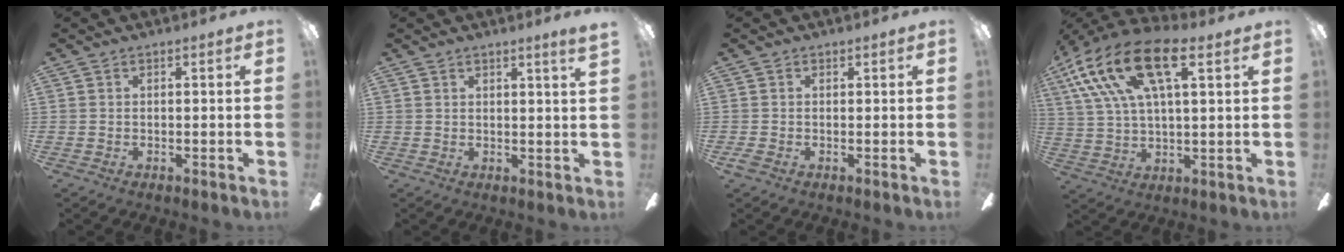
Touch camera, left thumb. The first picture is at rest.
{"total": 2.4, "force": [2.0, -0.6, 1.1], "torque": [-0.024, -0.009, 0.035]}
{"total": 1.1, "force": [-0.2, 1.0, 0.5], "torque": [-0.007, 0.001, -0.003]}
{"total": 19.3, "force": [10.3, 7.9, 14.2], "torque": [-0.305, -0.029, 0.174]}